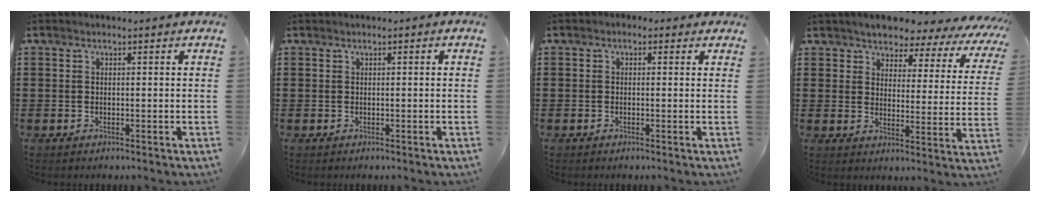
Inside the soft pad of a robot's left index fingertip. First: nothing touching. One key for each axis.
{"total": 0.0}
{"total": 1.0, "fx": -0.2, "fy": 0.9, "fz": 0.4, "tx": -0.010, "ty": 0.005, "tz": -0.006}
{"total": 4.4, "fx": 4.3, "fy": 0.9, "fz": 0.3, "tx": -0.026, "ty": -0.035, "tz": 0.069}